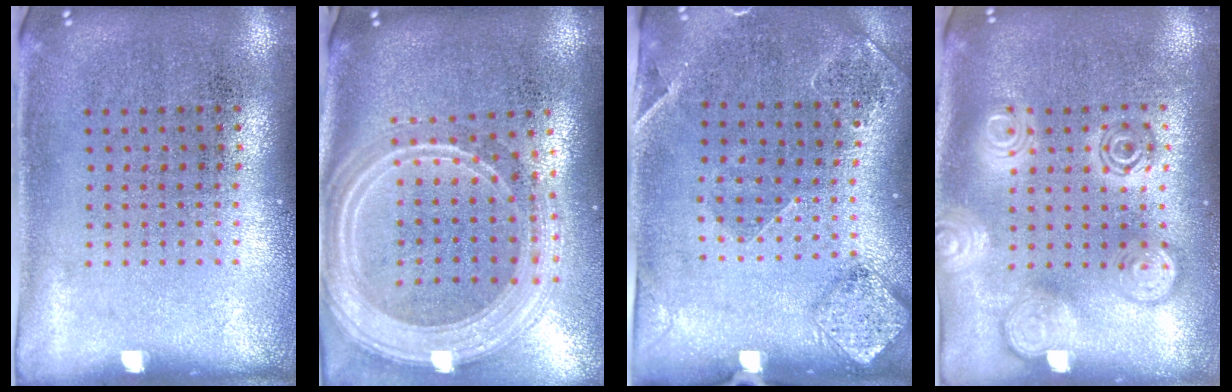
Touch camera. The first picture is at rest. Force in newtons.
{"total": 2.9, "press": 2.3, "slide": 1.7}
{"total": 1.6, "press": 1.5, "slide": 0.3}
{"total": 2.7, "press": 2.7, "slide": 0.3}